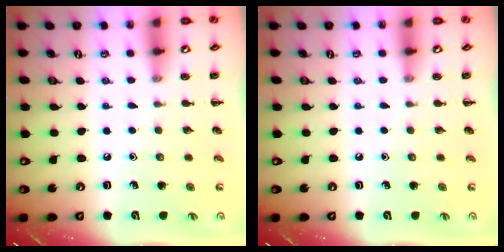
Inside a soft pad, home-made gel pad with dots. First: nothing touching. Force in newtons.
{"total": 0.0}